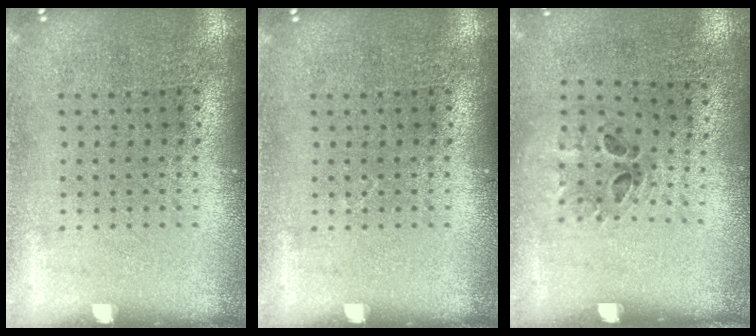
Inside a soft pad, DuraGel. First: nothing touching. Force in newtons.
{"total": 0.0}
{"total": 1.2, "press": 0.6, "slide": 1.0}